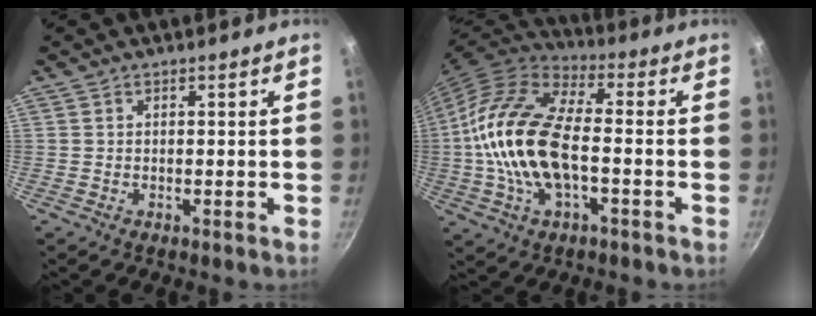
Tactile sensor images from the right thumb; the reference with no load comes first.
{"total": 19.2, "force": [-2.1, 9.7, 16.5], "torque": [-0.308, 0.034, -0.053]}